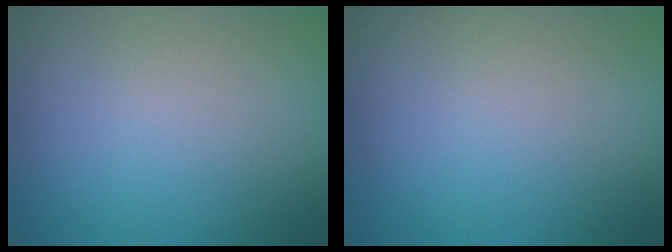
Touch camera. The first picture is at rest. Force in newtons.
{"total": 0.0}